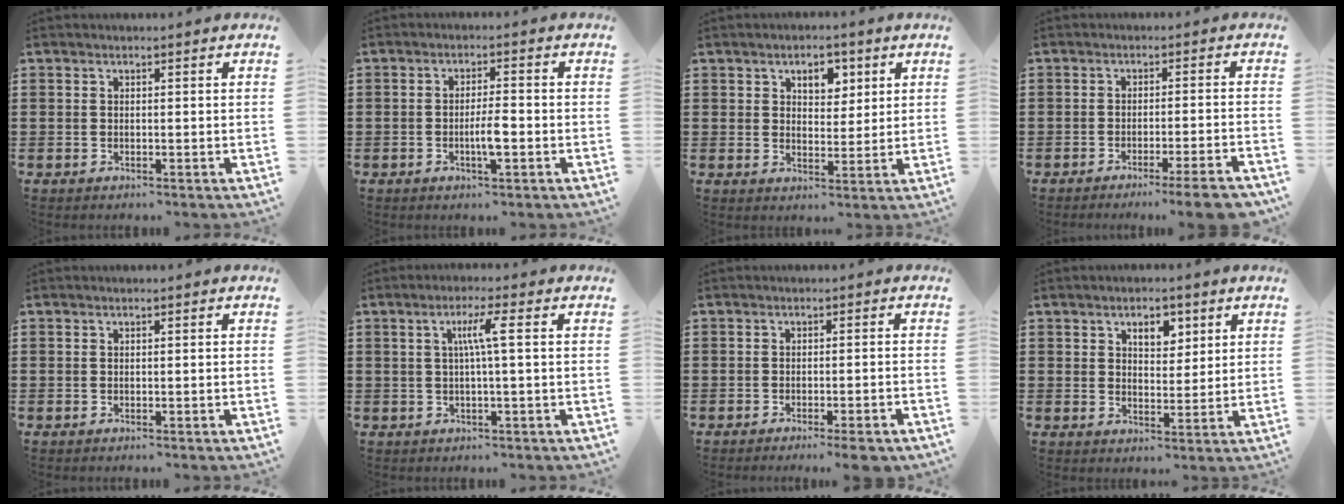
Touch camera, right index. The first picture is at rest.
{"total": 3.8, "force": [-1.0, 0.7, 3.6], "torque": [-0.070, 0.000, -0.022]}
{"total": 4.3, "force": [2.4, 2.7, 2.4], "torque": [-0.041, 0.007, 0.037]}
{"total": 4.7, "force": [-3.6, -0.6, 3.0], "torque": [-0.046, -0.017, -0.064]}
{"total": 0.0}
{"total": 4.4, "force": [0.5, -0.2, 4.4], "torque": [-0.085, 0.001, 0.003]}
{"total": 1.8, "force": [-1.4, -0.3, 1.1], "torque": [-0.019, -0.002, -0.025]}
{"total": 4.2, "force": [2.5, 2.9, 1.8], "torque": [-0.033, 0.008, 0.040]}